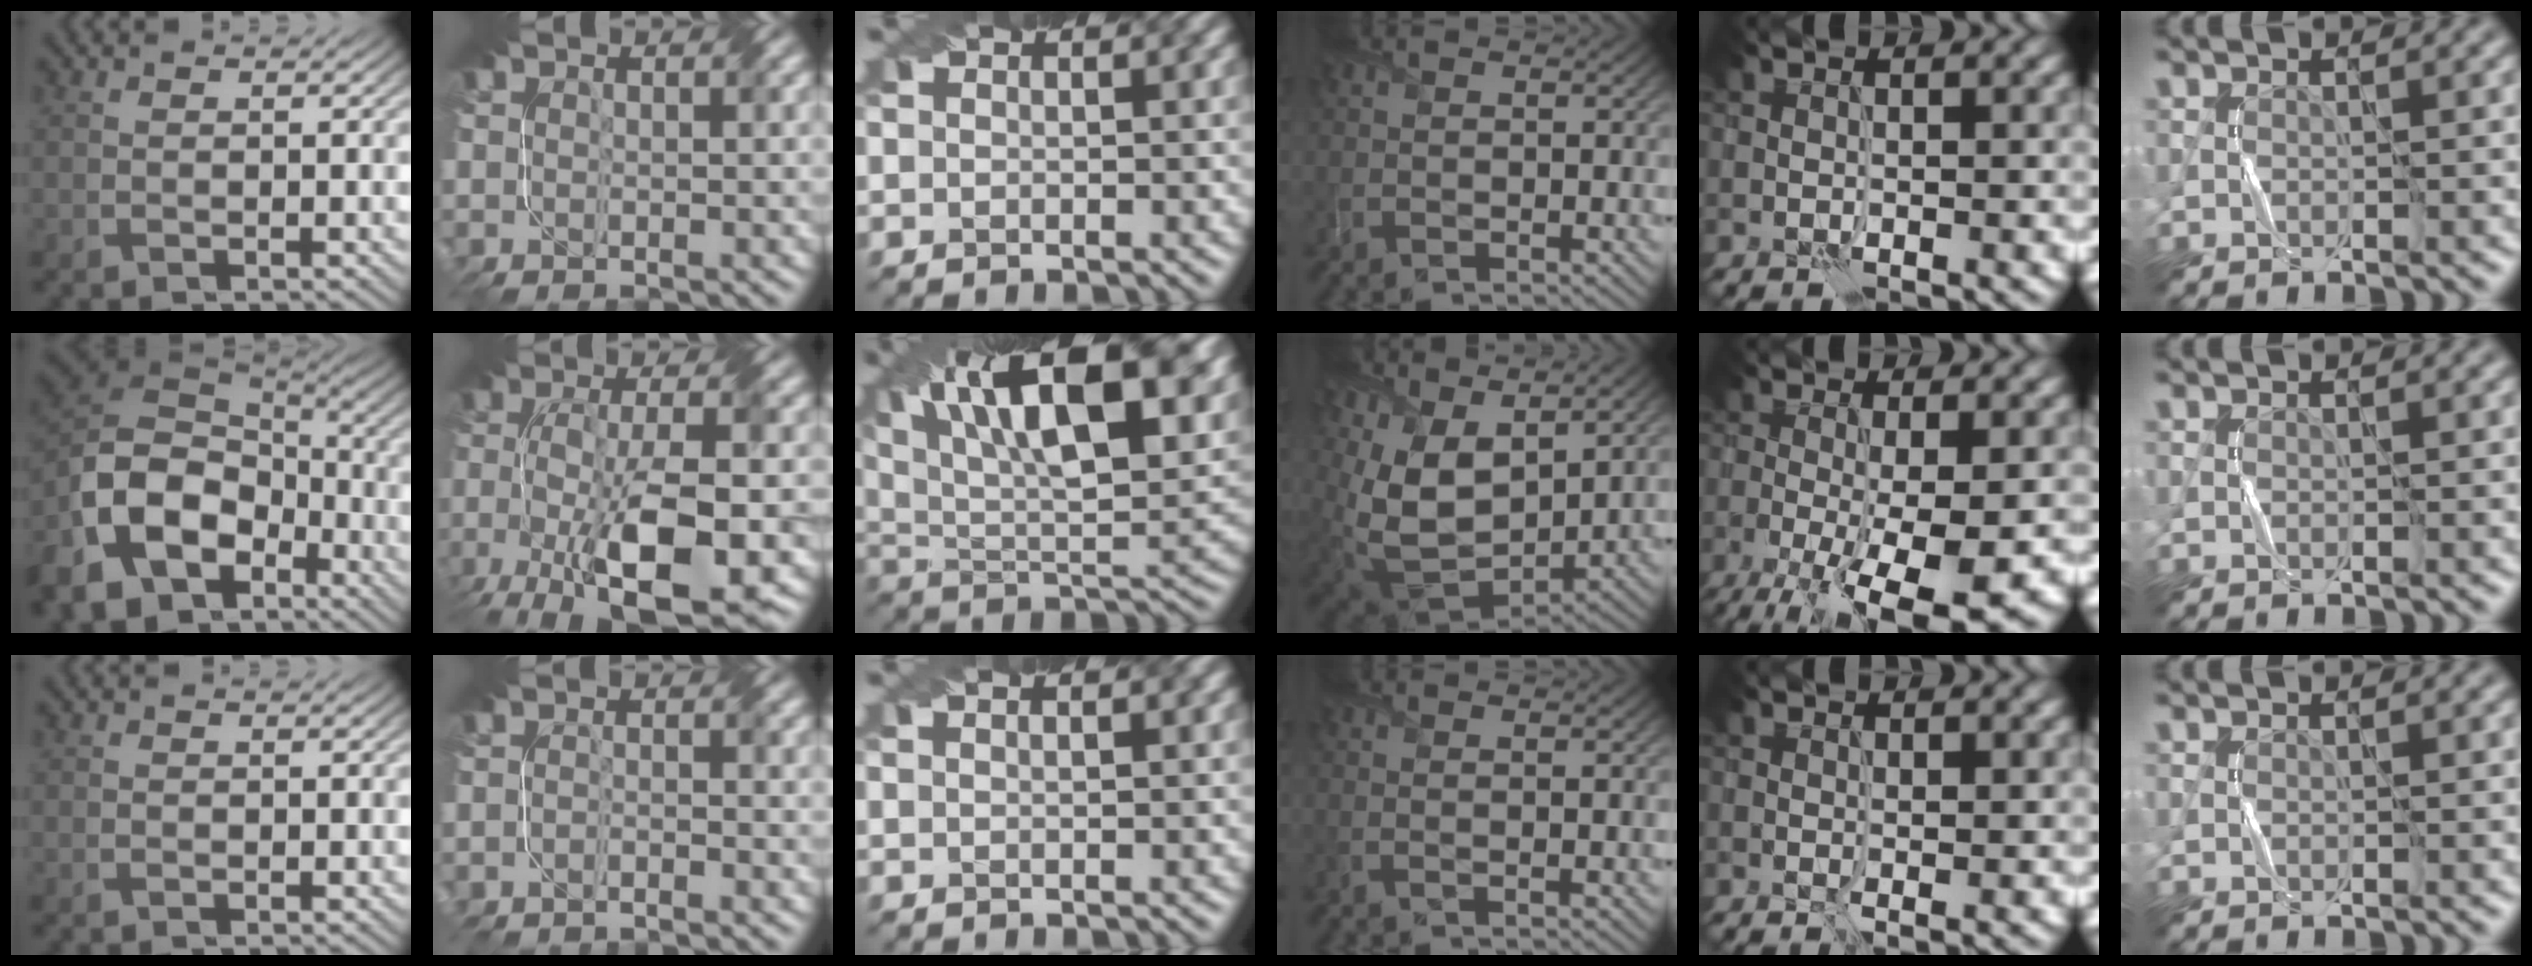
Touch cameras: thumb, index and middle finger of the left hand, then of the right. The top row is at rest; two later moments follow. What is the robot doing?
{"motion": "fold", "object": "netting"}